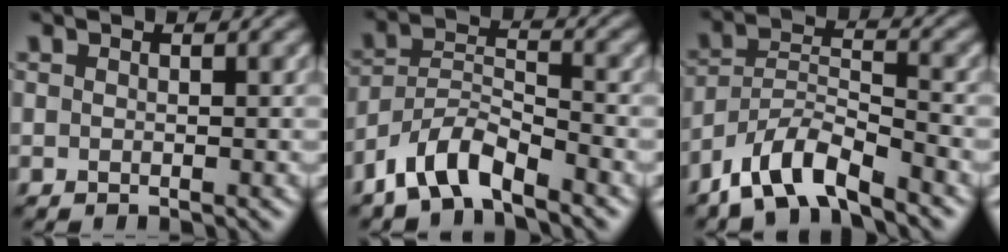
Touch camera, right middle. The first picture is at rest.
{"total": 5.2, "force": [-4.0, 1.7, 2.9], "torque": [-0.052, 0.003, -0.084]}
{"total": 6.0, "force": [-4.7, 1.7, 3.3], "torque": [-0.058, 0.001, -0.092]}